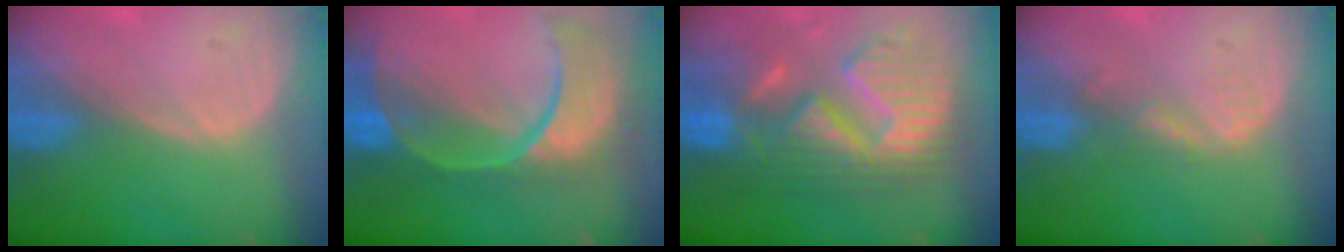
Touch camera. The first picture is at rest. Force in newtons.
{"total": 12.8, "press": 10.4, "slide": 7.5}
{"total": 13.1, "press": 13.0, "slide": 1.2}
{"total": 2.0, "press": 2.0, "slide": 0.3}